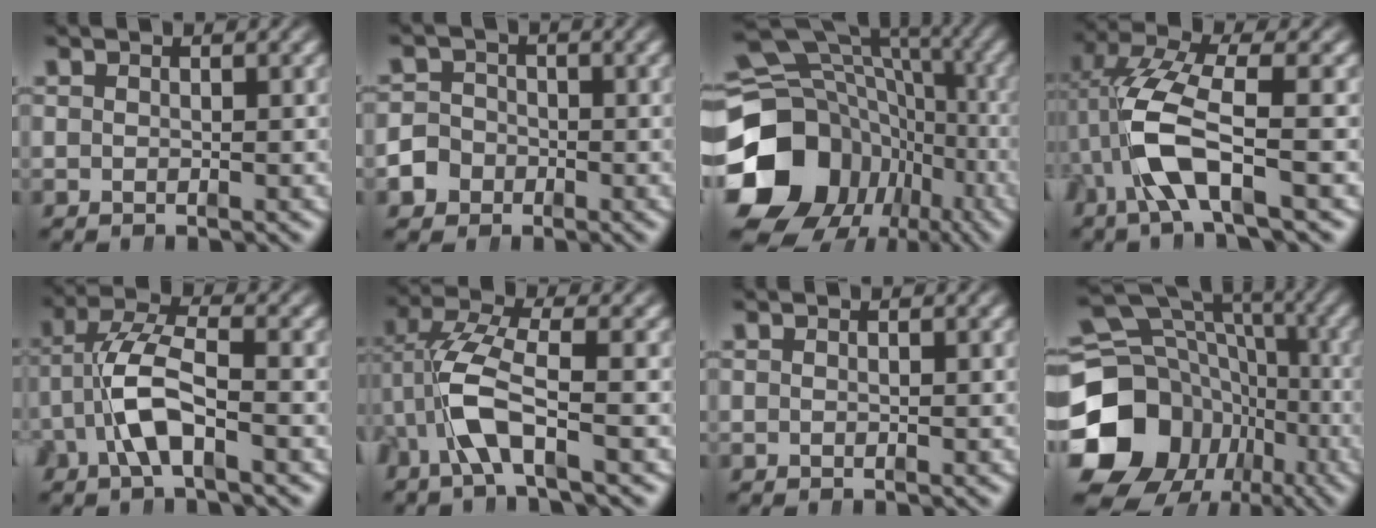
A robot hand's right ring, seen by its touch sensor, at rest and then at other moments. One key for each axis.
{"total": 4.2, "fx": -1.7, "fy": 3.8, "fz": 0.9, "tx": -0.025, "ty": -0.016, "tz": -0.030}
{"total": 20.8, "fx": -4.4, "fy": 16.9, "fz": 11.3, "tx": -0.201, "ty": -0.062, "tz": -0.057}
{"total": 6.2, "fx": -0.1, "fy": 2.7, "fz": 5.6, "tx": -0.148, "ty": -0.012, "tz": 0.002}
{"total": 5.6, "fx": -0.6, "fy": 3.1, "fz": 4.7, "tx": -0.113, "ty": -0.010, "tz": -0.007}
{"total": 5.3, "fx": -0.3, "fy": 2.5, "fz": 4.6, "tx": -0.123, "ty": -0.011, "tz": -0.003}
{"total": 0.0}
{"total": 18.2, "fx": -3.8, "fy": 15.1, "fz": 9.4, "tx": -0.174, "ty": -0.054, "tz": -0.052}